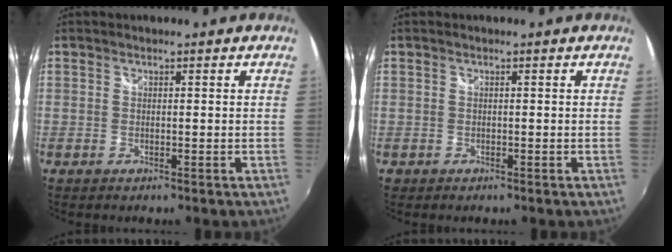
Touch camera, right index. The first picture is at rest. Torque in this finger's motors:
{"motor_torque": [-0.10, 0.15, -0.39, -0.08]}